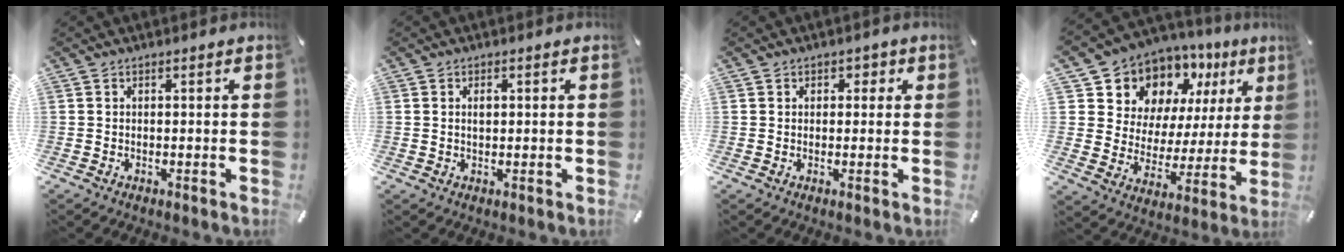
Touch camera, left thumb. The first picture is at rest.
{"total": 1.5, "force": [0.4, 0.9, 1.2], "torque": [-0.019, 0.000, 0.005]}
{"total": 1.8, "force": [0.3, 1.7, 0.6], "torque": [0.002, 0.001, -0.001]}
{"total": 11.6, "force": [8.3, 7.9, 1.9], "torque": [-0.042, -0.083, 0.151]}